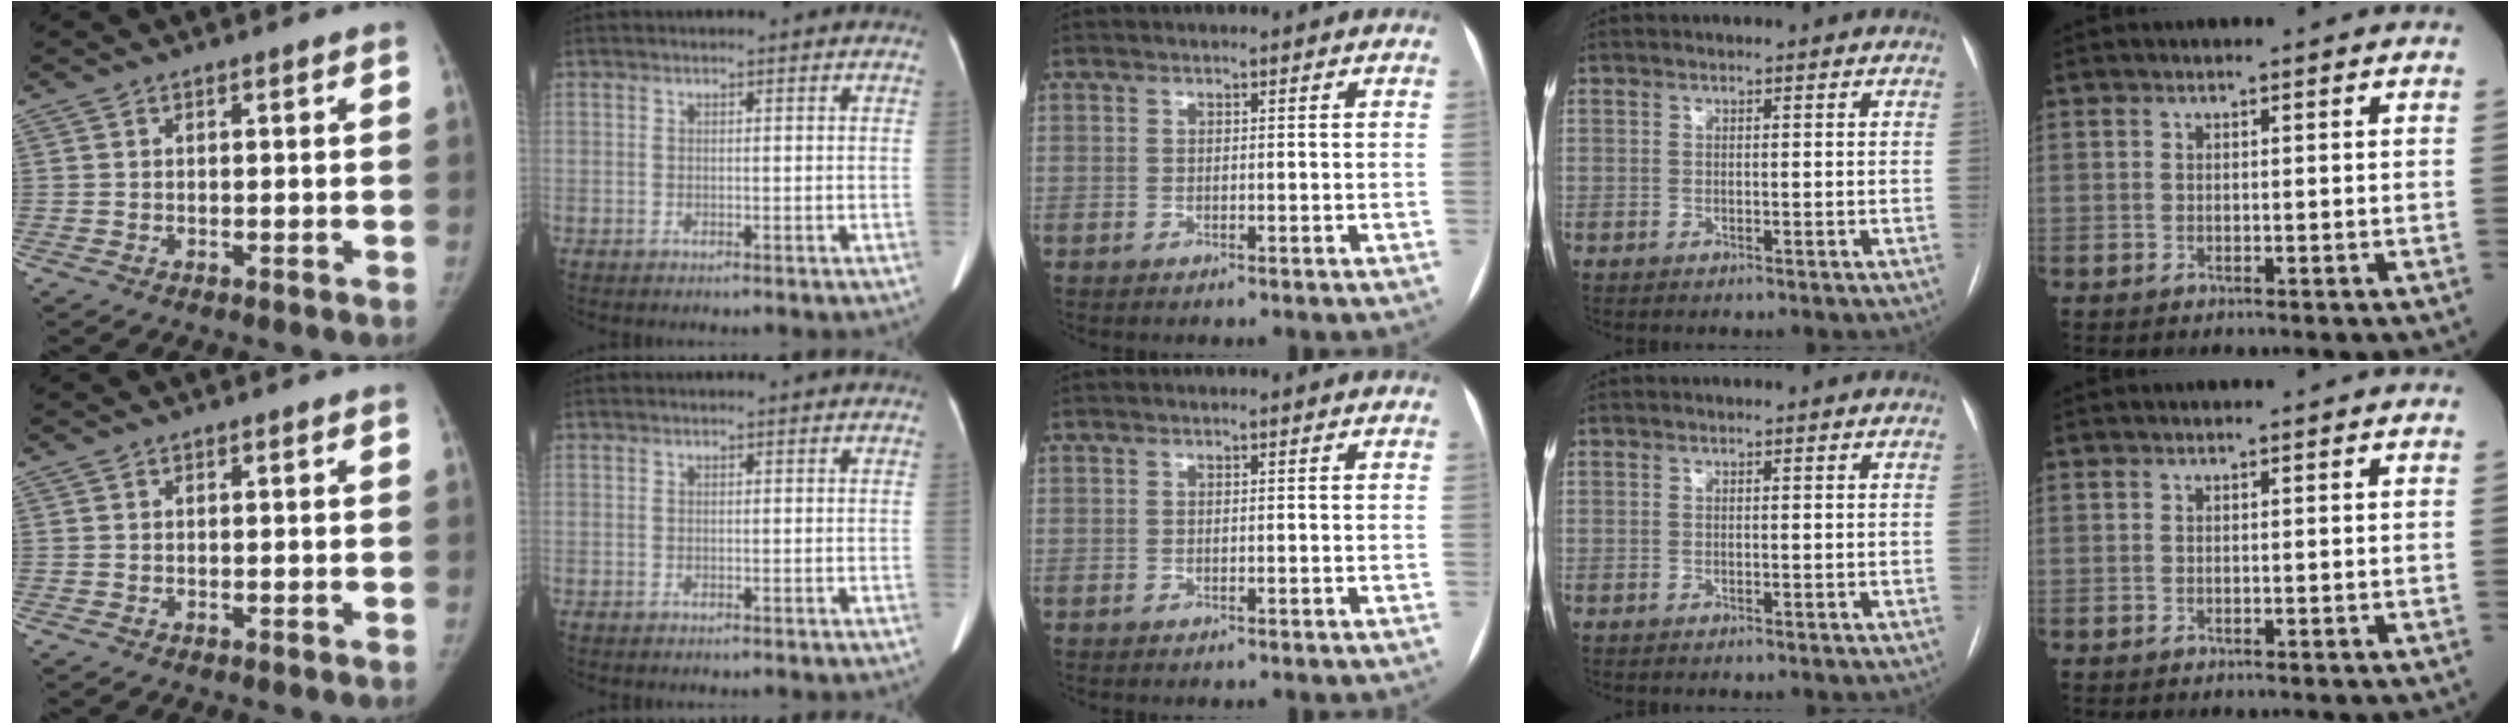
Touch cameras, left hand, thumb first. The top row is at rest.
{}